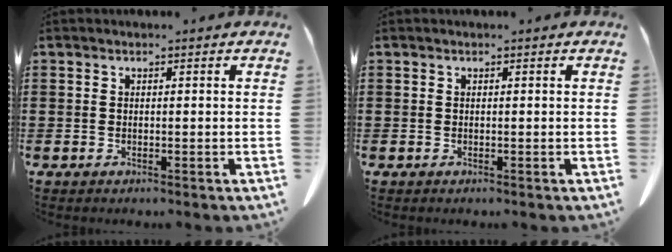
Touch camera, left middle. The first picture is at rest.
{"total": 0.0}